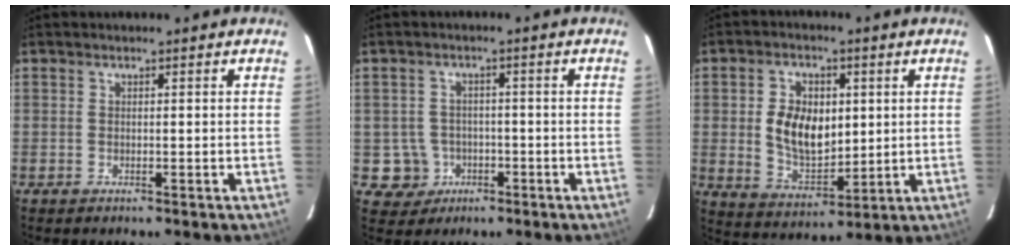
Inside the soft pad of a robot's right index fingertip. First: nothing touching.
{"total": 5.5, "force": [-1.7, 5.3, 0.3], "torque": [-0.019, 0.023, -0.017]}
{"total": 10.7, "force": [1.3, 6.9, 8.1], "torque": [-0.158, 0.006, 0.037]}